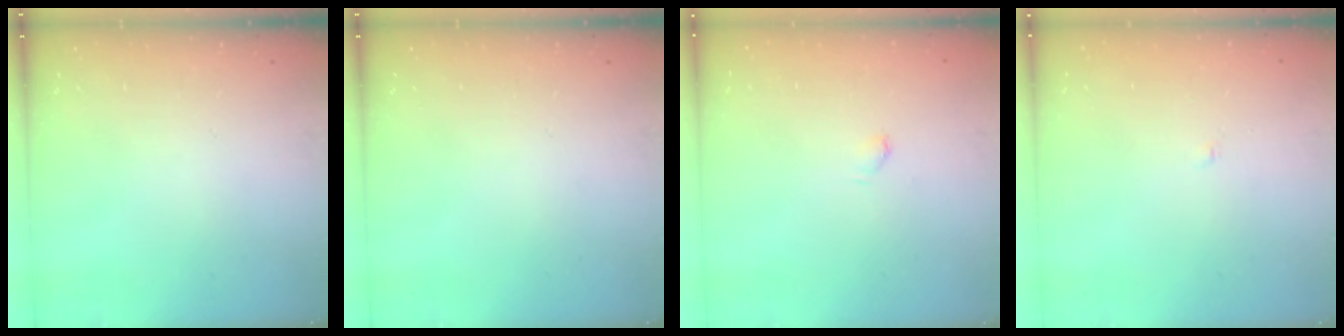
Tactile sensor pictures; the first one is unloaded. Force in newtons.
{"total": 0.0}
{"total": 3.5, "press": 3.4, "slide": 0.7}
{"total": 1.9, "press": 1.9, "slide": 0.2}